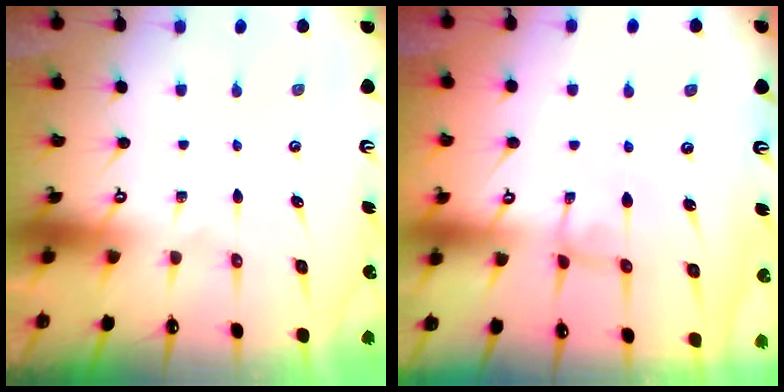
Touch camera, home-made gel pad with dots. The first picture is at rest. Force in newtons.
{"total": 2.0, "press": 2.0, "slide": 0.1}